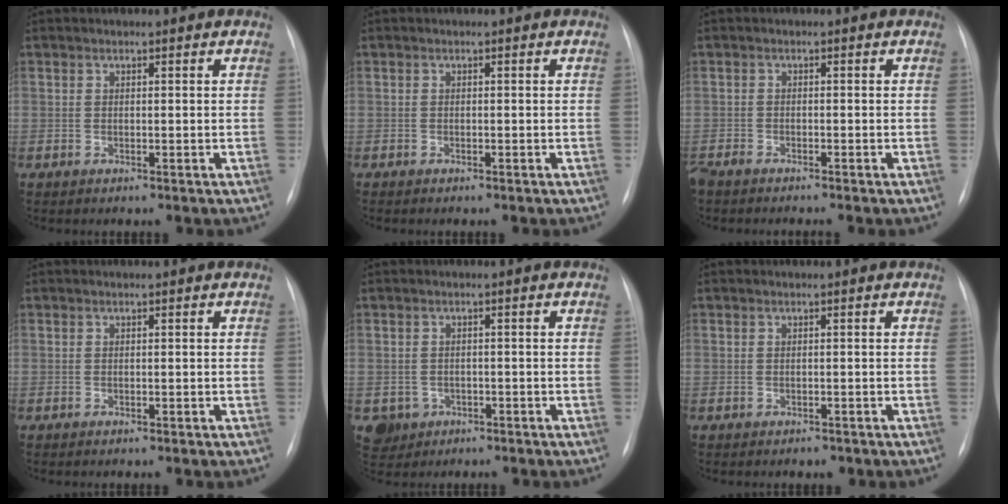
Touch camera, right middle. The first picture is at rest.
{"total": 0.6, "force": [-0.5, 0.0, 0.3], "torque": [-0.011, -0.002, -0.007]}
{"total": 3.7, "force": [-3.3, 0.4, 1.6], "torque": [-0.024, -0.008, -0.053]}
{"total": 0.0}
{"total": 3.9, "force": [-1.6, 3.5, 0.5], "torque": [-0.005, 0.006, -0.020]}
{"total": 0.9, "force": [-0.7, 0.5, 0.4], "torque": [-0.008, 0.000, -0.004]}